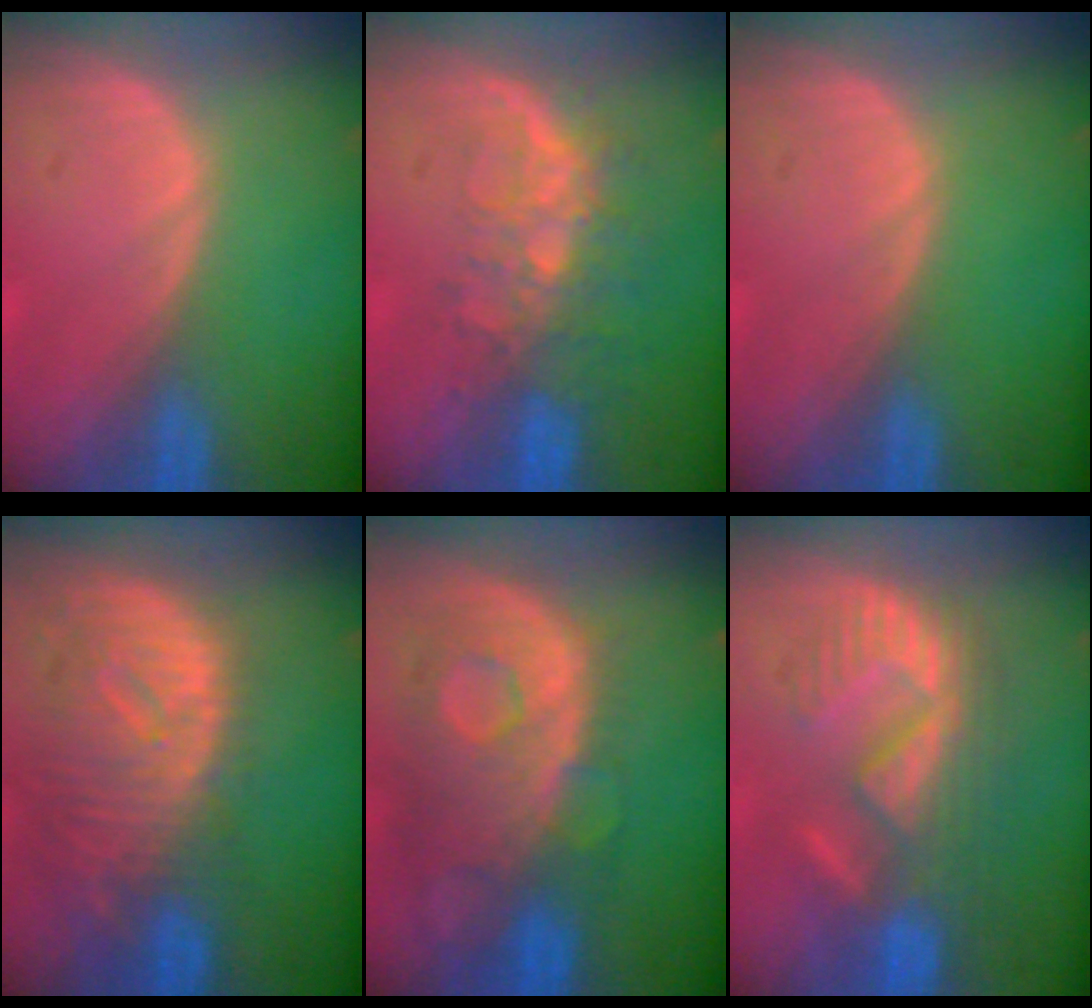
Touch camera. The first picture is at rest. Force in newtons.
{"total": 8.2, "press": 6.7, "slide": 4.6}
{"total": 0.0}
{"total": 11.9, "press": 10.2, "slide": 6.2}
{"total": 11.4, "press": 9.8, "slide": 5.8}
{"total": 9.0, "press": 8.8, "slide": 1.9}